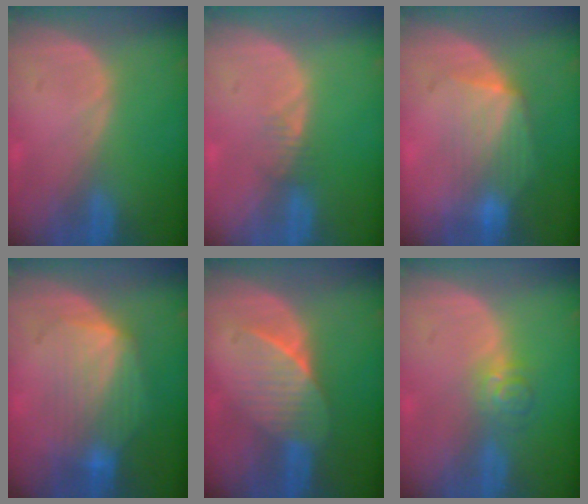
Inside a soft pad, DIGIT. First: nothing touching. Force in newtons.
{"total": 1.5, "press": 1.5, "slide": 0.2}
{"total": 7.0, "press": 6.6, "slide": 2.3}
{"total": 7.4, "press": 7.3, "slide": 1.4}
{"total": 6.6, "press": 6.2, "slide": 2.5}
{"total": 3.6, "press": 3.4, "slide": 1.2}